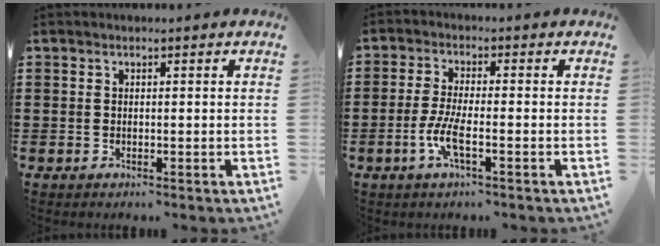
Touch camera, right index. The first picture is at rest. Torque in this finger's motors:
{"motor_torque": [2.14, 0.00, 0.17, 0.07]}